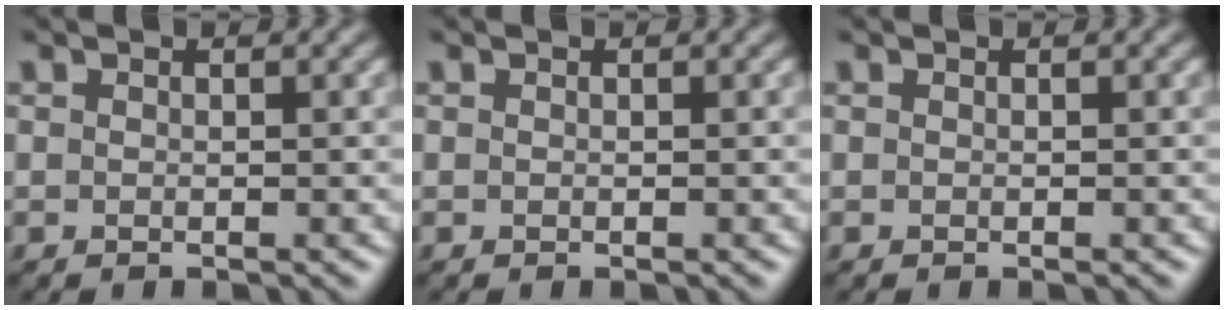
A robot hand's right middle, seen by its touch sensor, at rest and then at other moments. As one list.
[{"total": 0.0}, {"total": 0.0}]